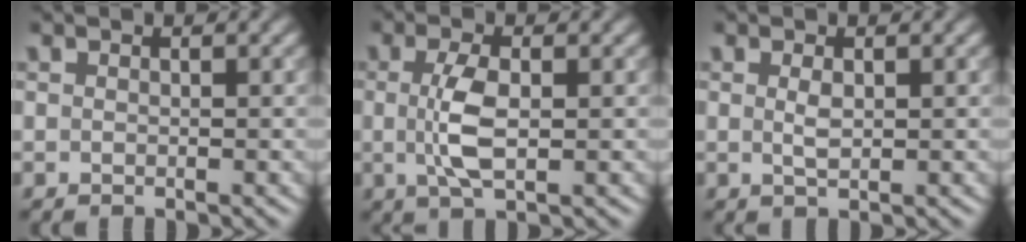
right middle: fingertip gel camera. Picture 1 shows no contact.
{"total": 3.8, "force": [0.0, 1.3, 3.6], "torque": [-0.080, -0.002, 0.000]}
{"total": 1.2, "force": [0.2, 0.4, 1.1], "torque": [-0.023, -0.001, 0.005]}